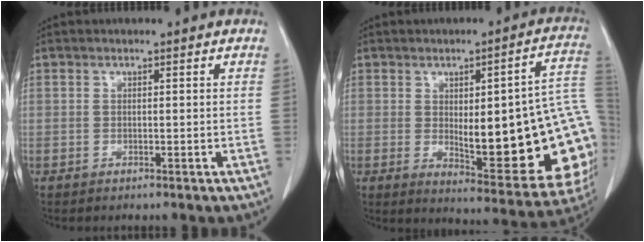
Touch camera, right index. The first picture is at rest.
{"total": 24.4, "force": [-1.5, 6.1, 23.6], "torque": [-0.217, 0.011, 0.001]}